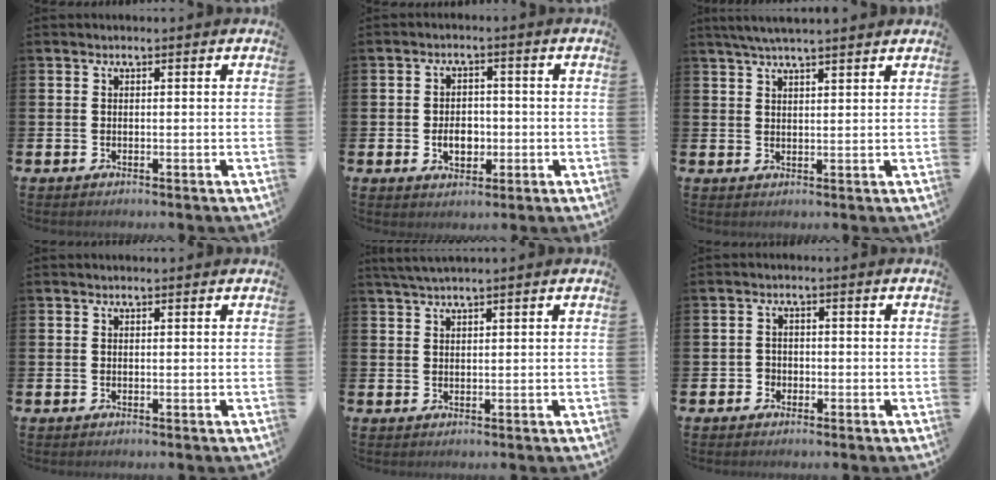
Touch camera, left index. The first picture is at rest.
{"total": 3.9, "force": [-0.7, 2.8, 2.6], "torque": [-0.029, -0.003, -0.021]}
{"total": 4.1, "force": [3.7, 0.1, 1.7], "torque": [-0.040, -0.004, 0.068]}
{"total": 0.0}
{"total": 2.3, "force": [2.1, -0.1, 0.9], "torque": [-0.027, 0.001, 0.040]}
{"total": 1.6, "force": [-0.8, 1.4, 0.1], "torque": [0.002, 0.001, -0.021]}